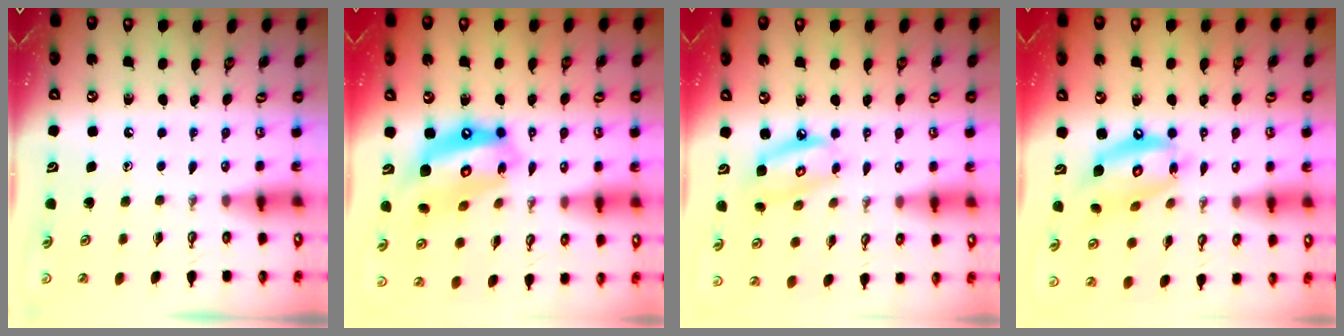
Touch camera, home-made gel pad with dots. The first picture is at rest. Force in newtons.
{"total": 15.0, "press": 14.9, "slide": 1.6}
{"total": 7.8, "press": 7.7, "slide": 0.7}
{"total": 13.5, "press": 13.4, "slide": 1.3}